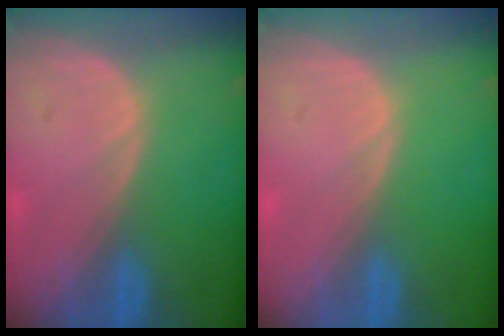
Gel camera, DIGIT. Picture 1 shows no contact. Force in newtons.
{"total": 0.0}